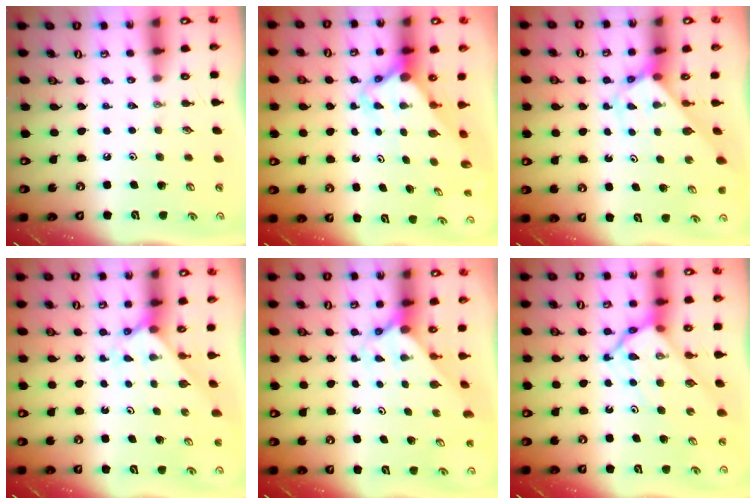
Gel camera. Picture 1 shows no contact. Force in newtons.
{"total": 3.8, "press": 3.7, "slide": 0.3}
{"total": 2.8, "press": 2.8, "slide": 0.1}
{"total": 2.2, "press": 2.2, "slide": 0.2}
{"total": 1.6, "press": 1.6, "slide": 0.1}
{"total": 9.0, "press": 8.9, "slide": 0.9}